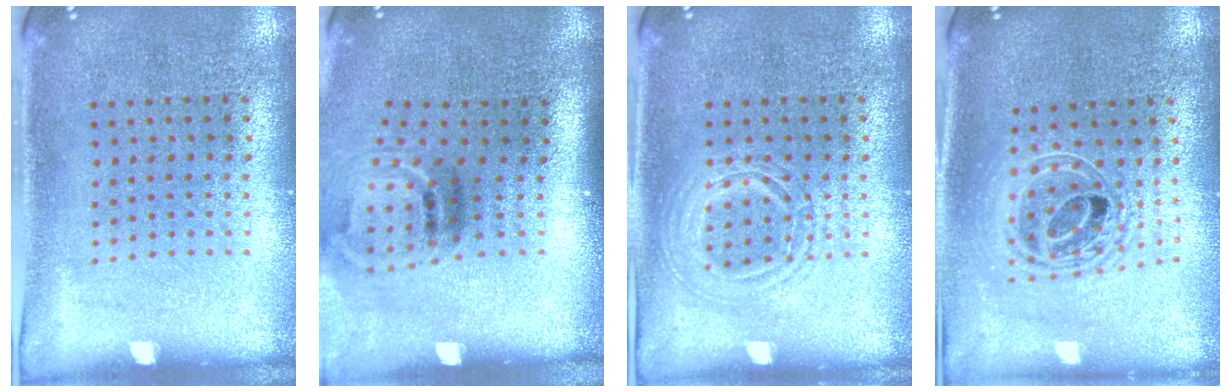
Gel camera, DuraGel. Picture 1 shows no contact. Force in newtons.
{"total": 2.0, "press": 1.3, "slide": 1.6}
{"total": 2.2, "press": 2.2, "slide": 0.3}
{"total": 2.0, "press": 1.5, "slide": 1.2}